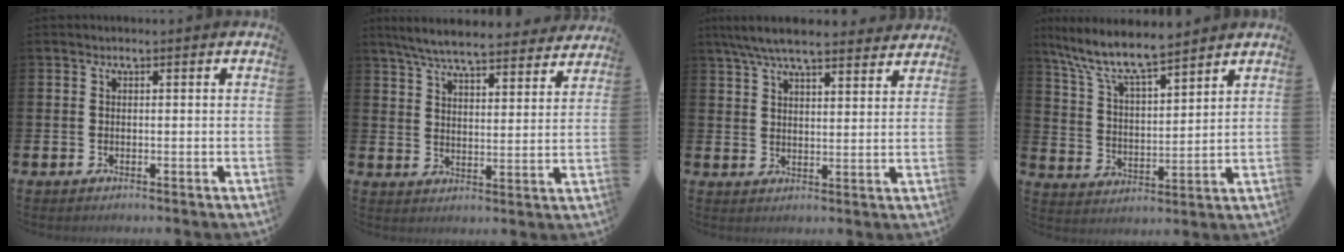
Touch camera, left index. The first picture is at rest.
{"total": 7.1, "force": [6.7, 1.0, 2.1], "torque": [-0.064, -0.039, 0.117]}
{"total": 7.5, "force": [6.9, 1.2, 2.8], "torque": [-0.073, -0.026, 0.125]}
{"total": 9.2, "force": [8.3, 1.4, 3.9], "torque": [-0.110, -0.045, 0.146]}